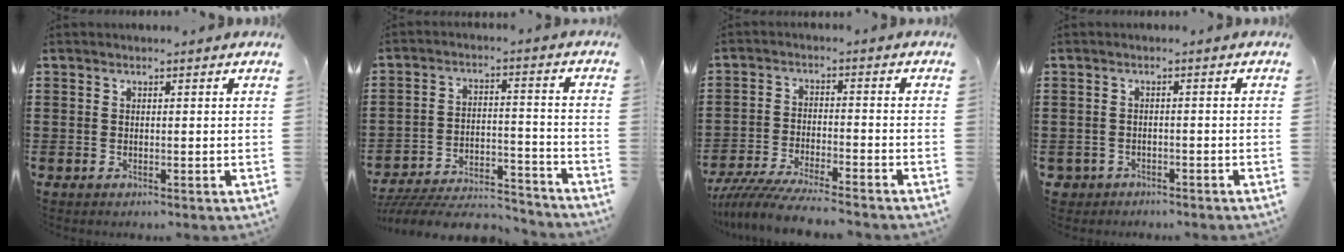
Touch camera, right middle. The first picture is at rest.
{"total": 7.0, "force": [-6.6, 1.1, 2.1], "torque": [-0.038, 0.011, -0.130]}
{"total": 6.3, "force": [-6.0, 0.0, 2.0], "torque": [-0.056, -0.015, -0.121]}
{"total": 1.6, "force": [-1.4, 0.7, -0.1], "torque": [-0.006, -0.002, -0.035]}